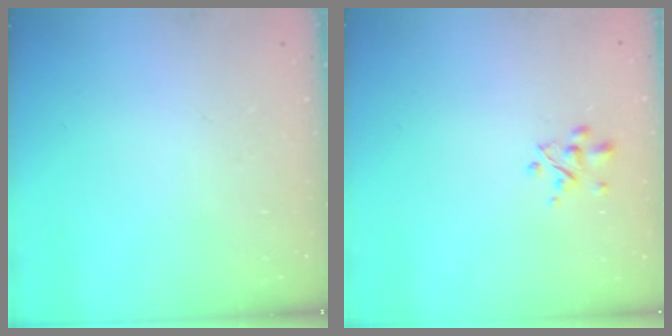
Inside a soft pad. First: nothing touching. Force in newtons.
{"total": 2.3, "press": 2.3, "slide": 0.3}